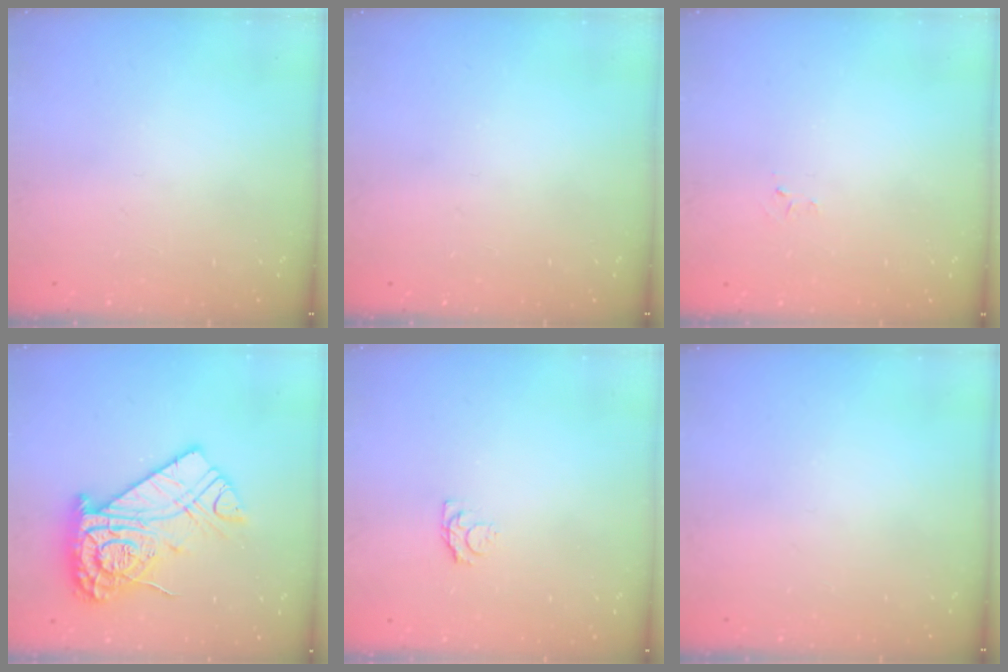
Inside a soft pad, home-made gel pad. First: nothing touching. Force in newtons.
{"total": 0.0}
{"total": 2.6, "press": 2.6, "slide": 0.4}
{"total": 20.4, "press": 20.3, "slide": 1.4}
{"total": 4.0, "press": 4.0, "slide": 0.4}
{"total": 0.0}